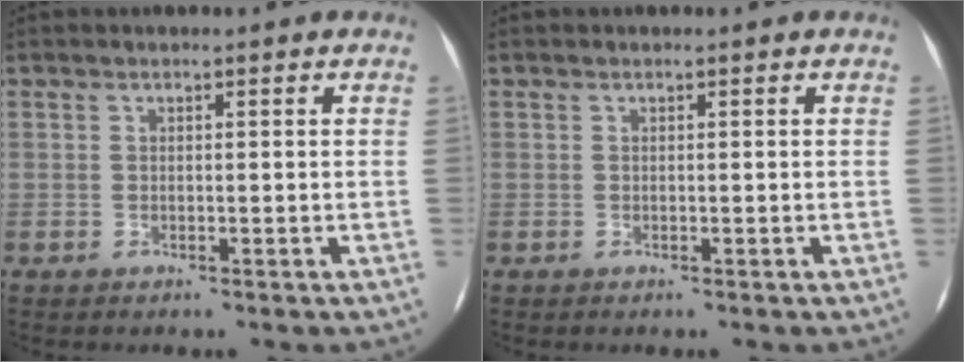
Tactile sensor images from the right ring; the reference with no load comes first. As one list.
[{"total": 0.0}]